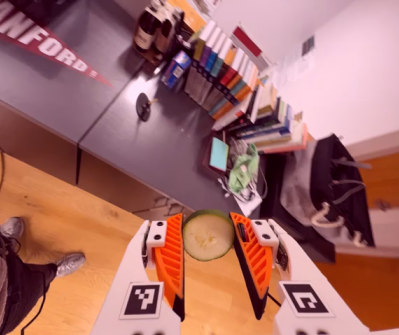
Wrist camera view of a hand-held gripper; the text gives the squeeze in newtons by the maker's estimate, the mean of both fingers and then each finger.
{"total": 10.2, "left": 10.6, "right": 9.7}